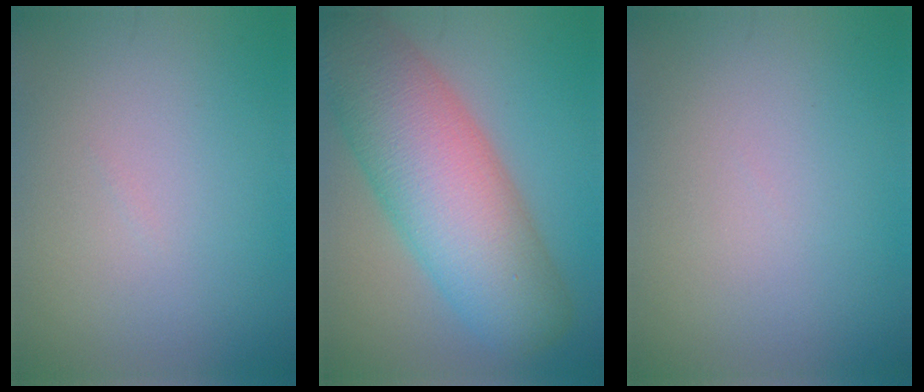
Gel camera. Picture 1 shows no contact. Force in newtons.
{"total": 11.6, "press": 11.5, "slide": 0.5}
{"total": 0.0}